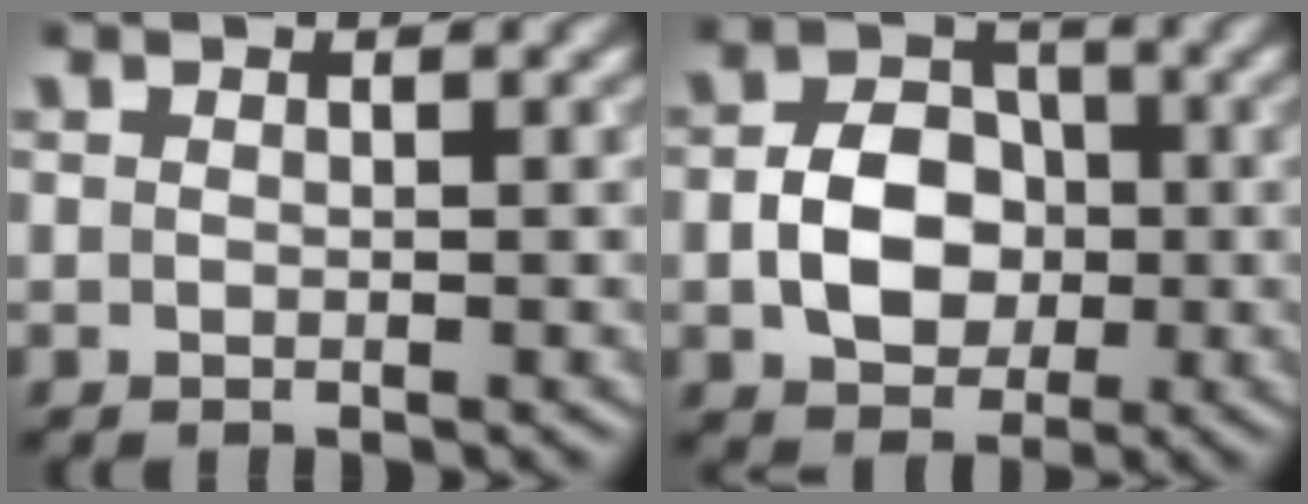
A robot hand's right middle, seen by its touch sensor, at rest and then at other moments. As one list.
[{"total": 5.4, "force": [-0.9, 4.1, 3.4], "torque": [-0.058, 0.001, -0.014]}]